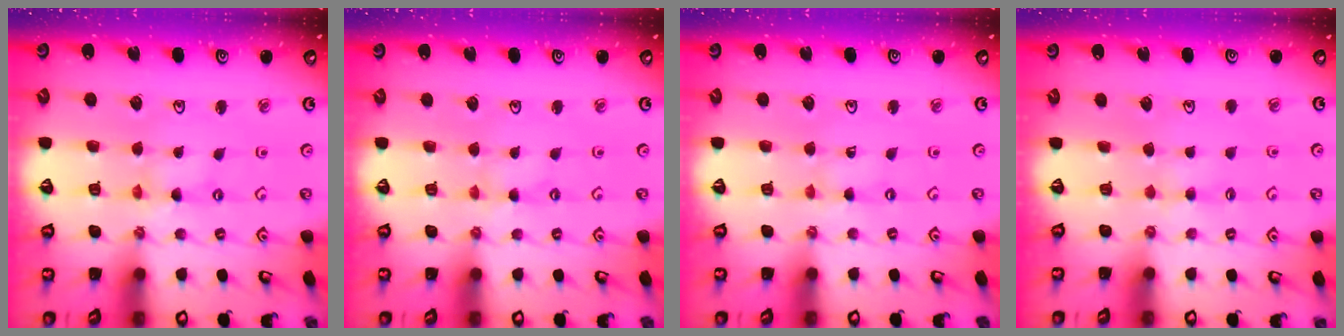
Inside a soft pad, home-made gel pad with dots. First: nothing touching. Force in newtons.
{"total": 1.6, "press": 1.6, "slide": 0.2}
{"total": 0.0}
{"total": 2.3, "press": 2.3, "slide": 0.4}